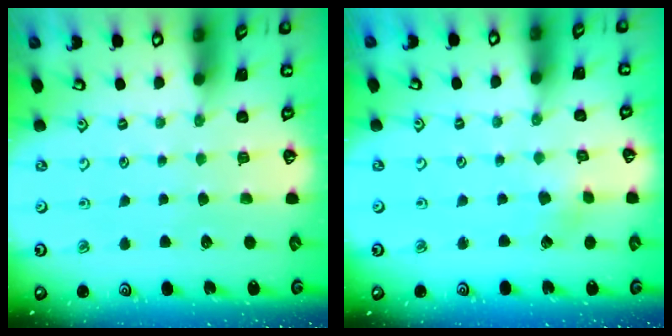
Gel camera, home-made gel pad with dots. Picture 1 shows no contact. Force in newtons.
{"total": 1.8, "press": 1.8, "slide": 0.1}